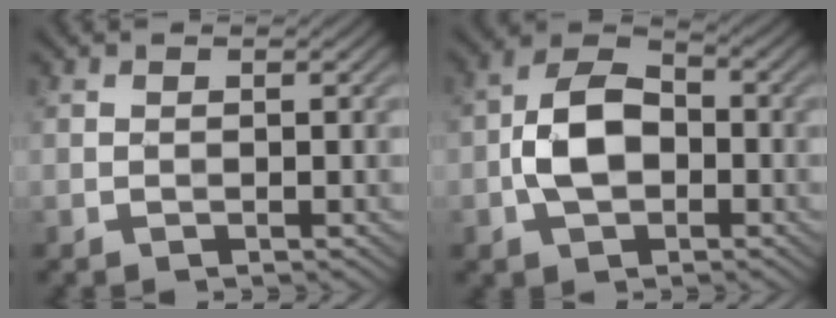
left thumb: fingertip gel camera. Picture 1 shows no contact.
{"total": 6.9, "force": [-1.4, 4.5, 5.1], "torque": [-0.107, 0.009, -0.034]}